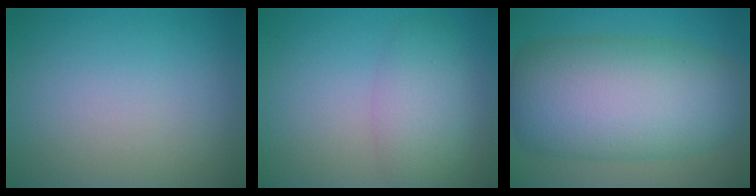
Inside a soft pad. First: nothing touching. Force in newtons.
{"total": 4.0, "press": 4.0, "slide": 0.2}
{"total": 12.3, "press": 12.3, "slide": 0.1}